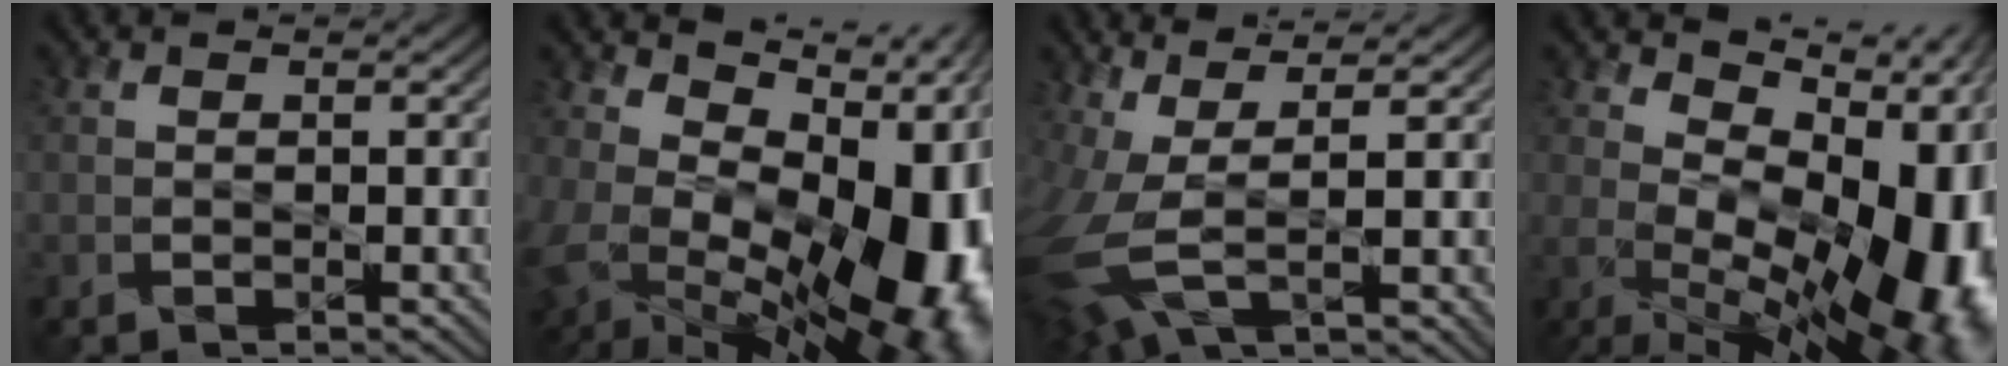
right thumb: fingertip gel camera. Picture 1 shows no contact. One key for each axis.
{"total": 18.3, "fx": 0.3, "fy": 11.7, "fz": 14.0, "tx": -0.201, "ty": -0.043, "tz": 0.049}
{"total": 9.0, "fx": 1.5, "fy": 2.7, "fz": 8.5, "tx": -0.211, "ty": 0.002, "tz": 0.038}
{"total": 17.8, "fx": -0.6, "fy": 9.9, "fz": 14.7, "tx": -0.194, "ty": -0.032, "tz": 0.021}